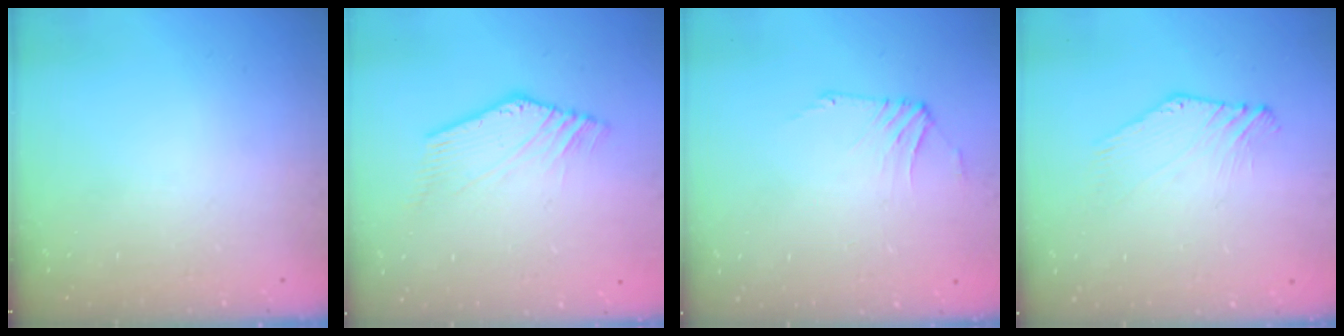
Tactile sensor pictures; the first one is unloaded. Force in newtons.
{"total": 1.1, "press": 1.1, "slide": 0.1}
{"total": 1.0, "press": 0.8, "slide": 0.5}
{"total": 0.0}